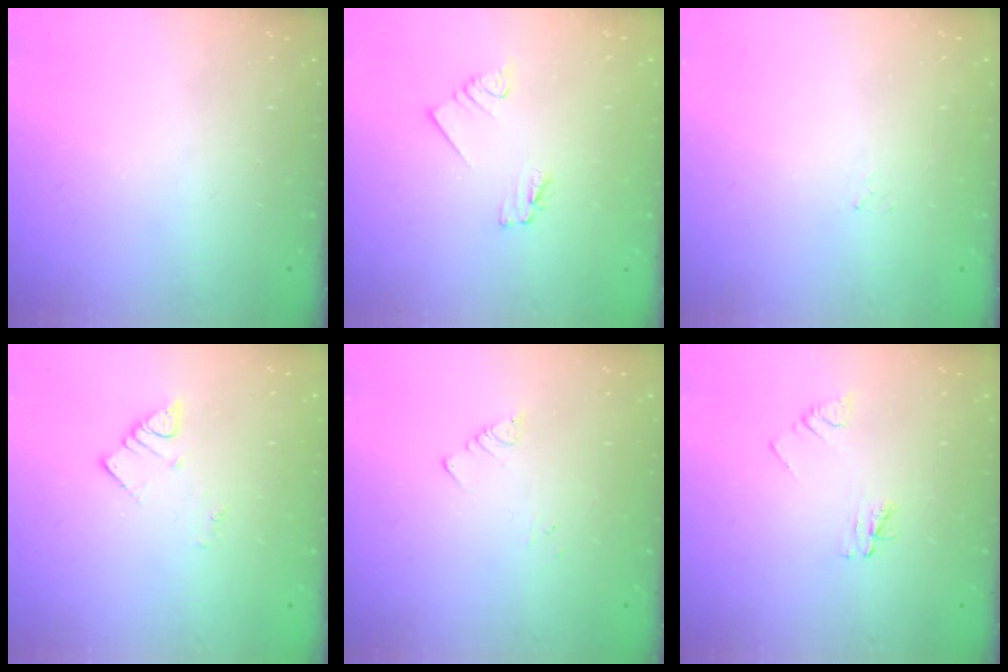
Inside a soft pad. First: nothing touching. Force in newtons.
{"total": 1.6, "press": 1.5, "slide": 0.2}
{"total": 1.5, "press": 1.5, "slide": 0.2}
{"total": 2.7, "press": 2.7, "slide": 0.4}
{"total": 1.8, "press": 1.8, "slide": 0.2}
{"total": 3.2, "press": 3.2, "slide": 0.4}